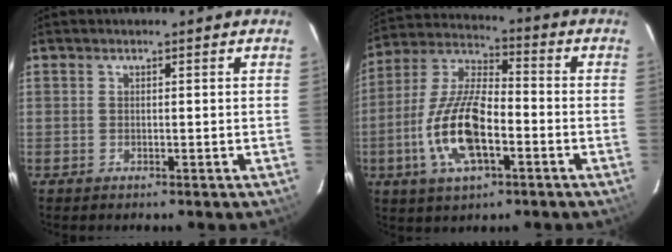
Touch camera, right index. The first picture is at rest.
{"total": 15.1, "force": [-4.8, 5.8, 13.0], "torque": [-0.279, -0.004, -0.092]}